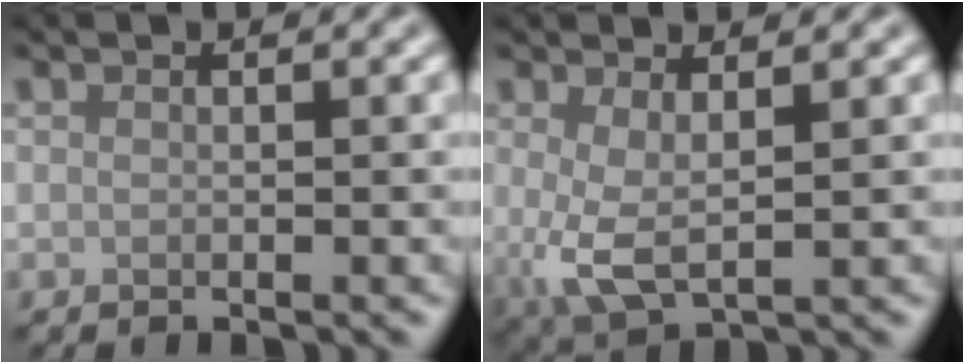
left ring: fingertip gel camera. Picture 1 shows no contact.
{"total": 3.6, "force": [0.3, 1.3, 3.3], "torque": [-0.073, -0.011, 0.007]}